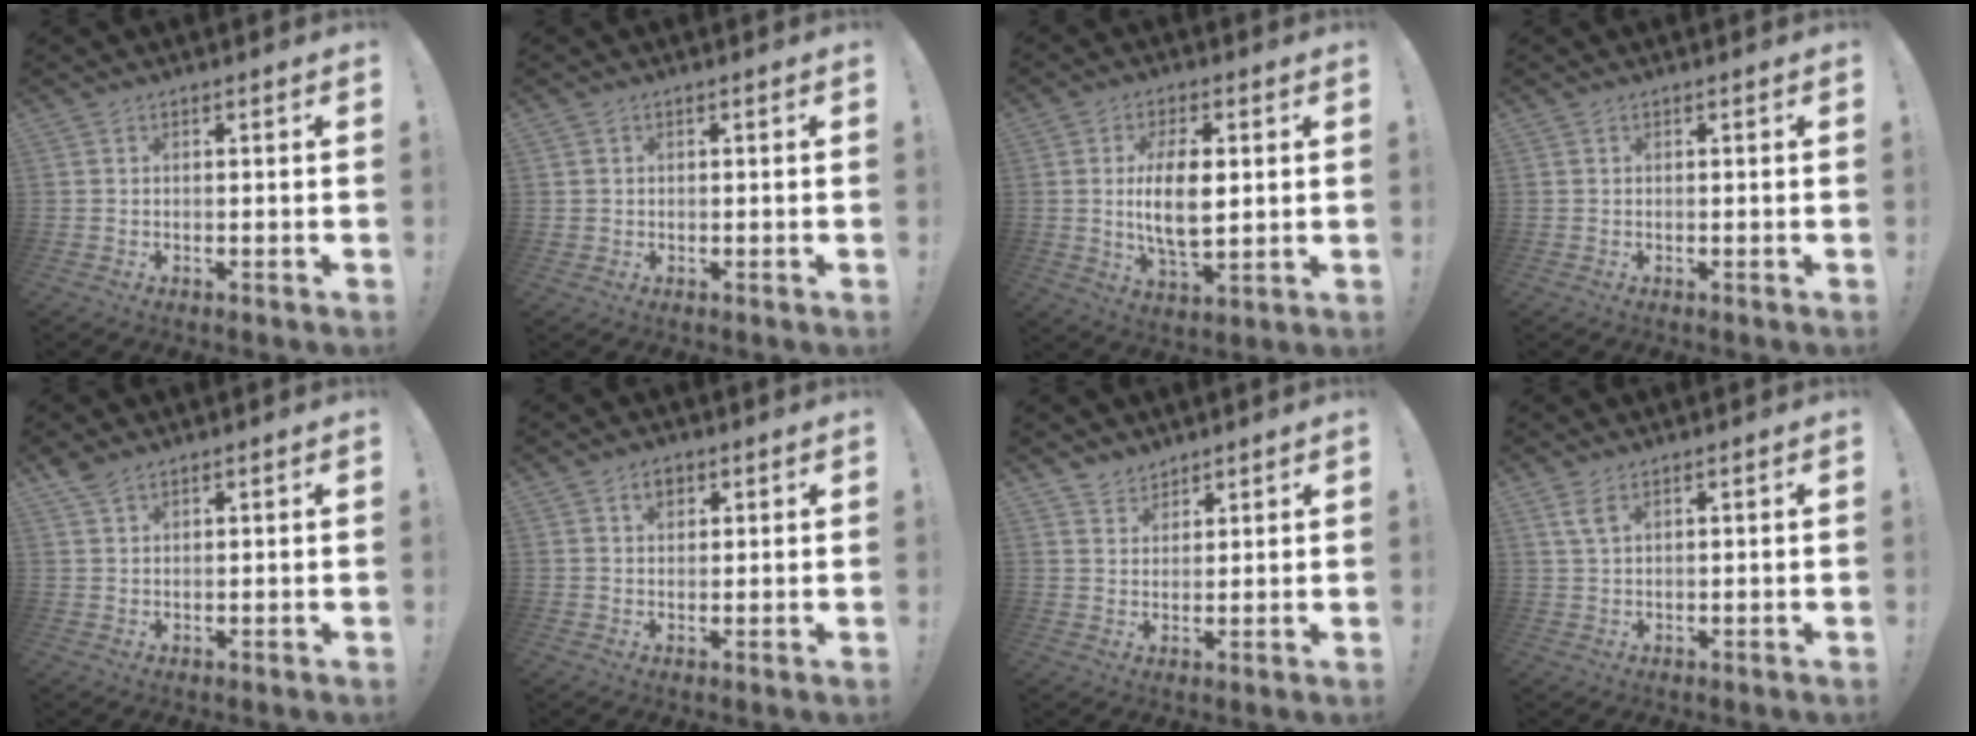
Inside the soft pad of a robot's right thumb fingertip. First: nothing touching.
{"total": 1.2, "force": [0.3, 1.2, 0.1], "torque": [-0.004, 0.002, 0.006]}
{"total": 12.3, "force": [1.3, 5.8, 10.8], "torque": [-0.197, -0.011, 0.015]}
{"total": 0.0}
{"total": 2.7, "force": [2.1, 0.9, 1.4], "torque": [-0.033, -0.008, 0.041]}
{"total": 3.6, "force": [1.8, 2.4, 1.9], "torque": [-0.019, -0.001, 0.029]}
{"total": 4.3, "force": [3.7, 2.2, -0.1], "torque": [0.009, -0.031, 0.068]}
{"total": 3.8, "force": [2.0, 1.4, 2.9], "torque": [-0.053, -0.004, 0.036]}